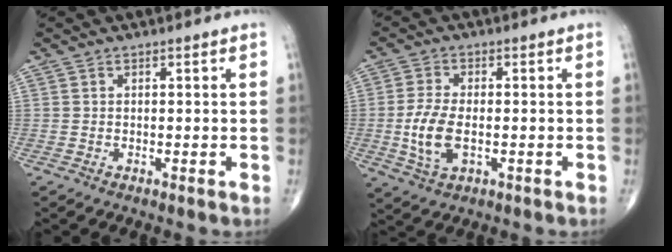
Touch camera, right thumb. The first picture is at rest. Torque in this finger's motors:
{"motor_torque": [-0.17, 0.46, 0.76, 0.02, 0.18]}